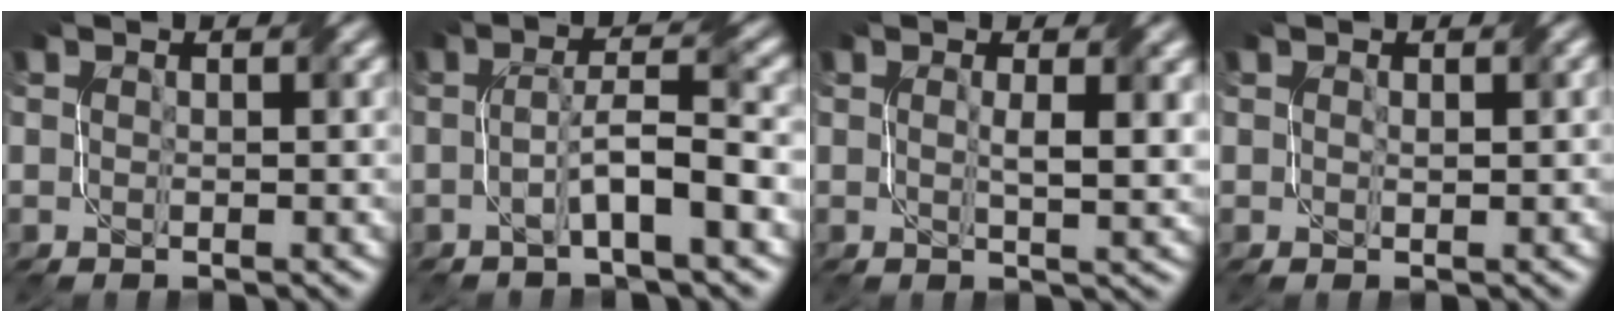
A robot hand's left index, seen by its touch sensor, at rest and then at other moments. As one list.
[{"total": 4.2, "force": [-1.6, 0.4, 3.8], "torque": [-0.068, 0.015, -0.033]}, {"total": 2.5, "force": [0.5, 0.5, 2.4], "torque": [-0.035, -0.001, 0.009]}, {"total": 0.7, "force": [0.3, 0.4, 0.5], "torque": [-0.006, -0.002, 0.008]}]